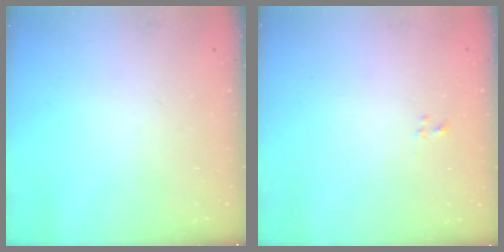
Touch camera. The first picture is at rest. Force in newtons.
{"total": 1.1, "press": 0.9, "slide": 0.6}